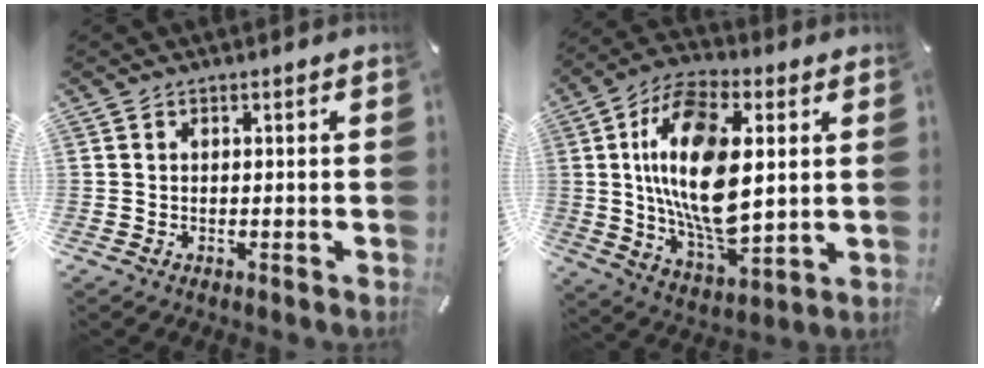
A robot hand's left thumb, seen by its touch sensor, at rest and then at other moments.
{"total": 19.4, "force": [3.8, 10.2, 16.0], "torque": [-0.329, -0.006, 0.062]}